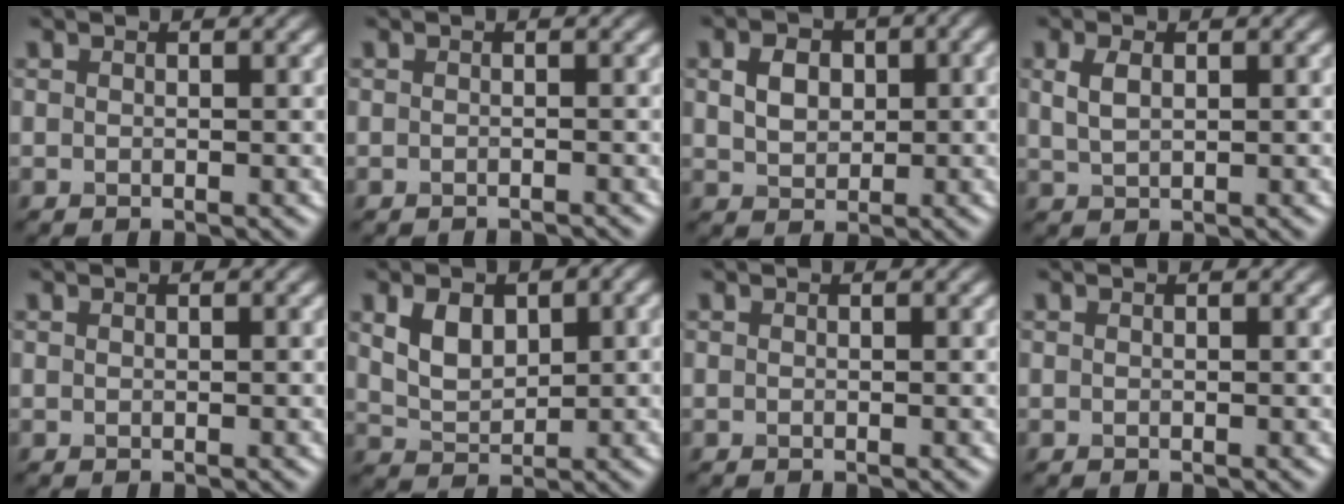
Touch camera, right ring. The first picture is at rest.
{"total": 1.2, "force": [-1.2, 0.1, 0.2], "torque": [0.004, -0.001, -0.018]}
{"total": 3.5, "force": [0.7, 2.5, 2.3], "torque": [-0.042, 0.002, 0.012]}
{"total": 2.0, "force": [0.6, 1.1, 1.5], "torque": [-0.035, -0.001, 0.016]}
{"total": 0.0}
{"total": 4.3, "force": [1.4, 2.7, 3.1], "torque": [-0.059, 0.000, 0.030]}
{"total": 0.0}
{"total": 0.0}